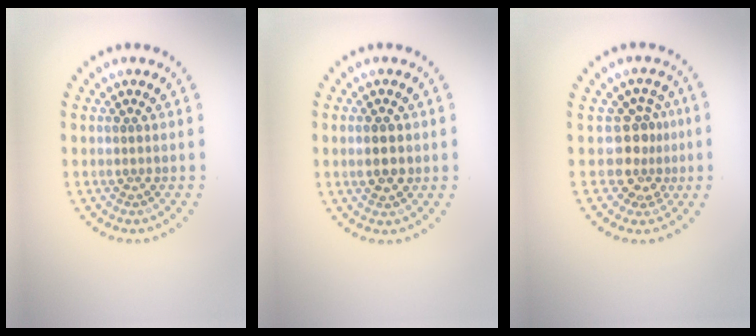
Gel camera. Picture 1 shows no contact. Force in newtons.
{"total": 2.1, "press": 2.1, "slide": 0.1}
{"total": 3.0, "press": 2.2, "slide": 2.0}